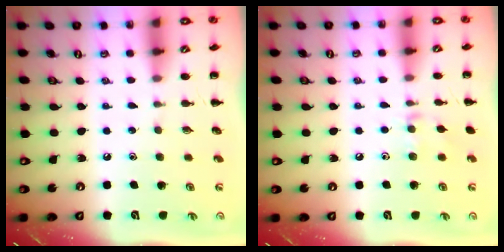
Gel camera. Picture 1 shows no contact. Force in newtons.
{"total": 7.7, "press": 7.5, "slide": 1.7}